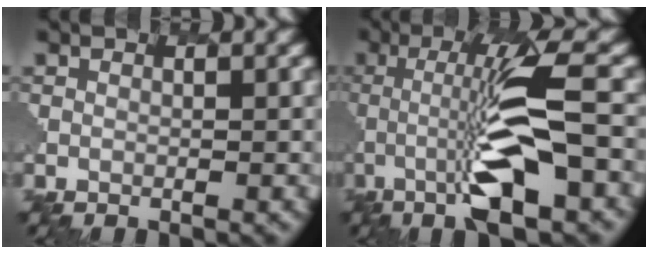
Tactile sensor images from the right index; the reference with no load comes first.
{"total": 6.1, "force": [-1.2, 0.5, 5.9], "torque": [-0.132, 0.018, -0.050]}